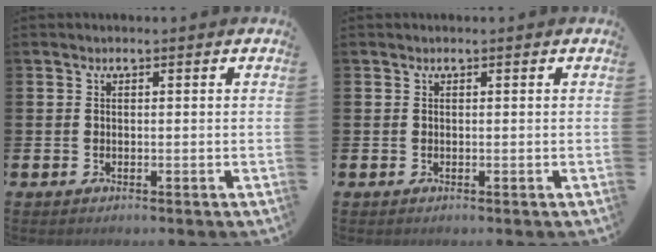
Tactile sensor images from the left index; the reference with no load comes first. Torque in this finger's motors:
{"motor_torque": [-0.13, 0.19, -0.18, -0.01]}